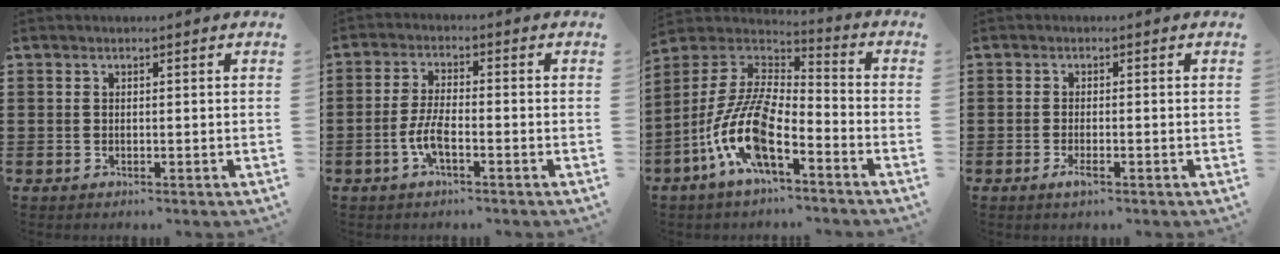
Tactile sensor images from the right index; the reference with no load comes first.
{"total": 4.7, "force": [-1.8, 1.2, 4.2], "torque": [-0.100, -0.006, -0.041]}
{"total": 13.0, "force": [-6.5, 4.5, 10.3], "torque": [-0.246, -0.011, -0.133]}
{"total": 1.7, "force": [-0.9, 0.2, 1.5], "torque": [-0.033, -0.009, -0.017]}